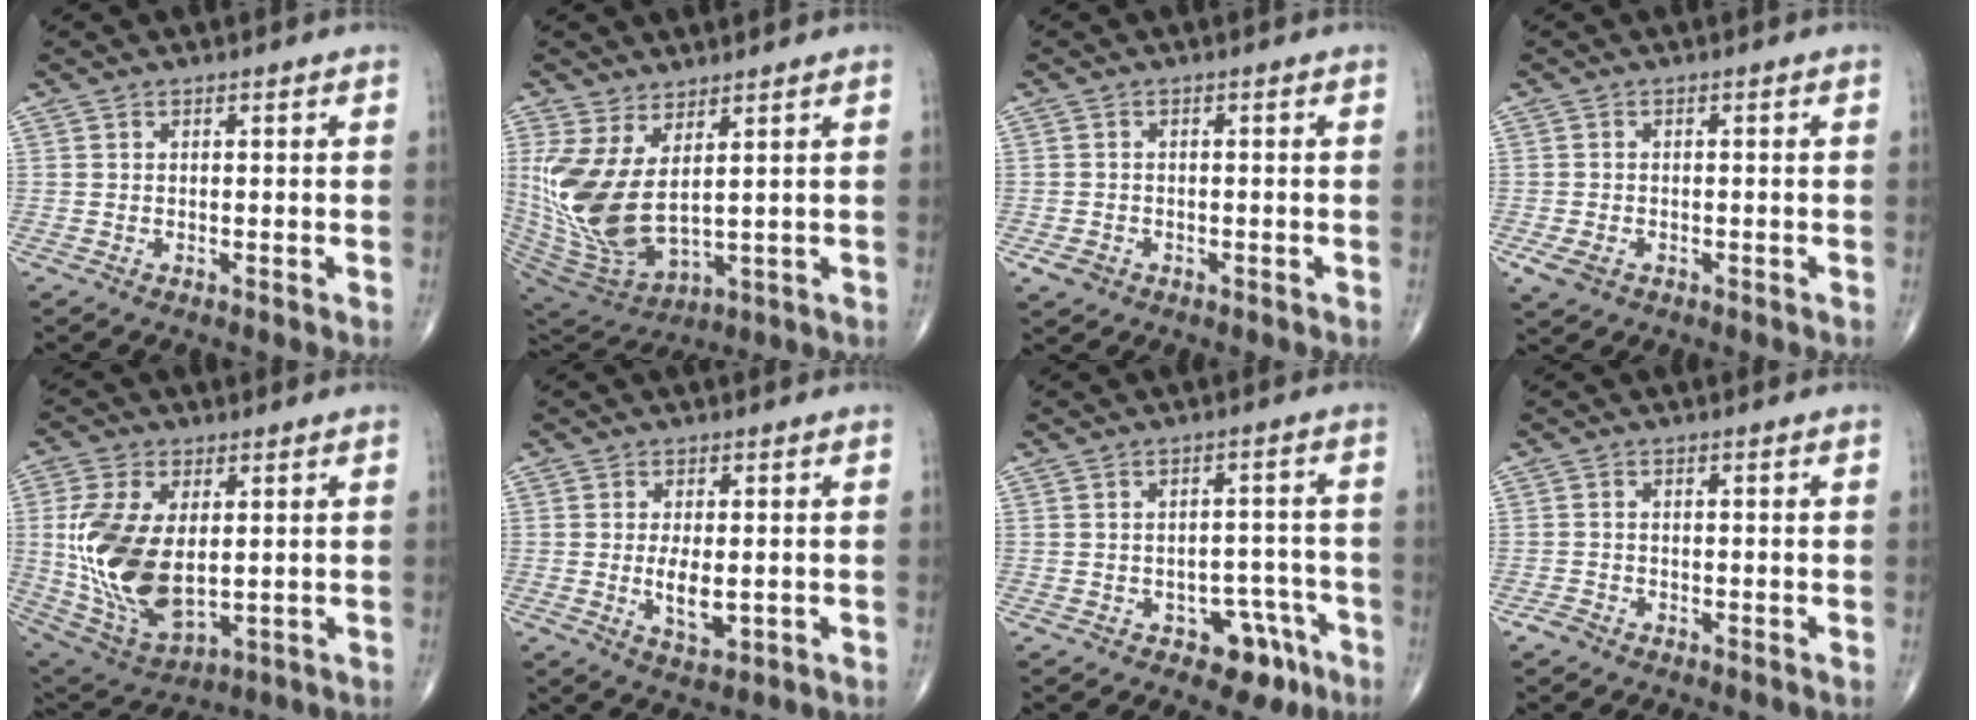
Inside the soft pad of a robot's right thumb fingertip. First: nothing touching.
{"total": 14.7, "force": [3.1, 6.9, 12.6], "torque": [-0.279, -0.035, 0.084]}
{"total": 2.5, "force": [-1.2, 2.0, 1.0], "torque": [-0.017, 0.005, -0.015]}
{"total": 3.4, "force": [-1.4, 2.4, 2.0], "torque": [-0.042, 0.000, -0.019]}
{"total": 17.6, "force": [1.0, 9.8, 14.6], "torque": [-0.300, -0.016, 0.036]}
{"total": 5.3, "force": [-0.6, 2.5, 4.7], "torque": [-0.082, -0.011, -0.006]}
{"total": 7.0, "force": [-3.9, 4.4, 3.8], "torque": [-0.015, 0.036, -0.048]}
{"total": 1.6, "force": [-1.2, 1.0, 0.4], "torque": [-0.011, 0.004, -0.025]}